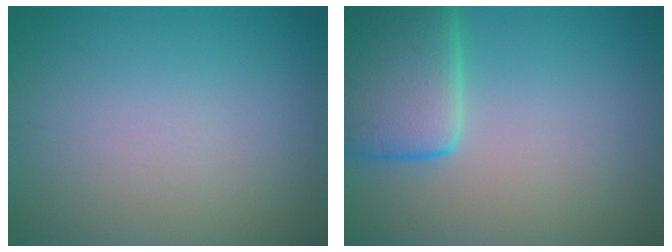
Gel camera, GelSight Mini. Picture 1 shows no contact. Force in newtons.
{"total": 6.9, "press": 6.9, "slide": 0.6}